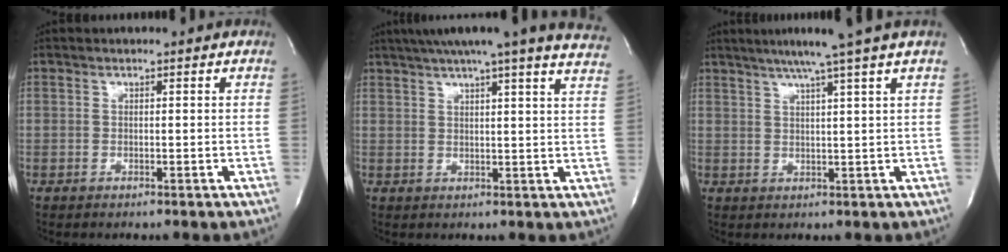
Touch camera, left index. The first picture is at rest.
{"total": 23.6, "force": [20.6, 0.3, 11.5], "torque": [-0.182, -0.012, 0.247]}
{"total": 7.3, "force": [5.5, -2.3, 4.3], "torque": [-0.063, 0.007, 0.075]}